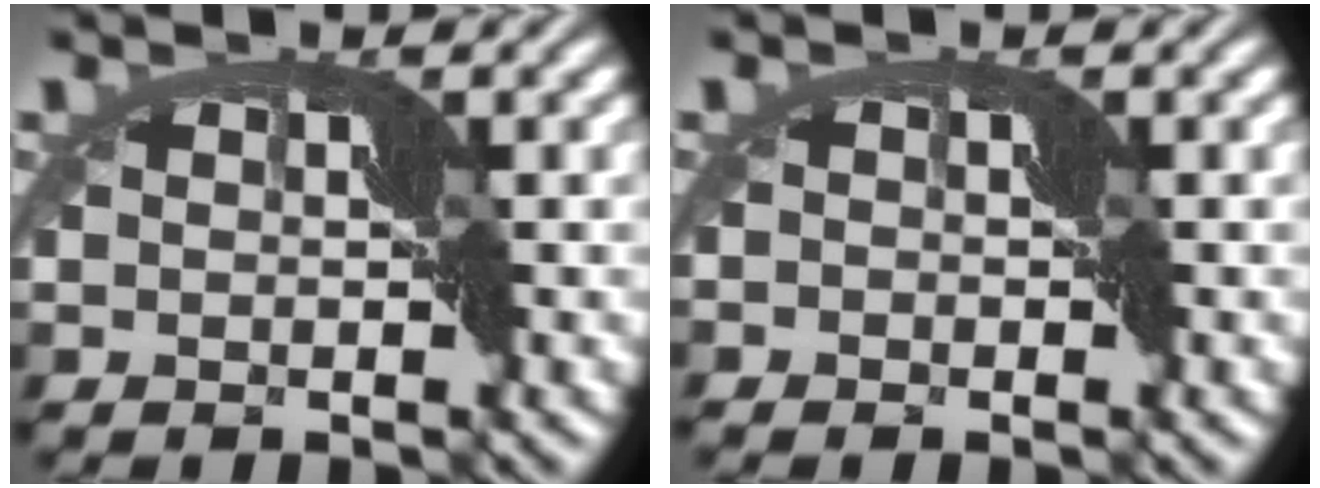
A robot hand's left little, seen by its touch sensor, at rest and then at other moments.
{"total": 1.0, "force": [-0.7, 0.7, 0.1], "torque": [0.000, 0.007, -0.010]}